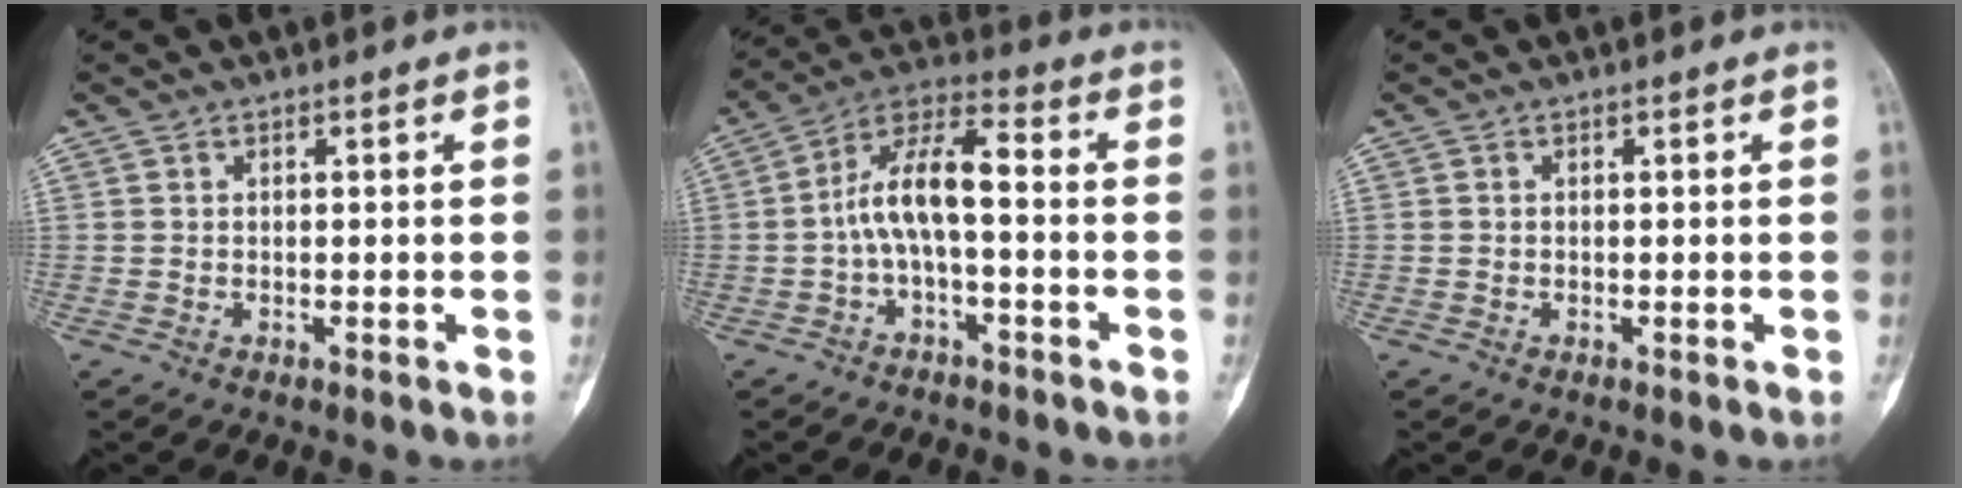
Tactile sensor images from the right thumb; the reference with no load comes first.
{"total": 10.0, "force": [-1.4, 3.6, 9.2], "torque": [-0.179, 0.051, -0.032]}
{"total": 0.0}